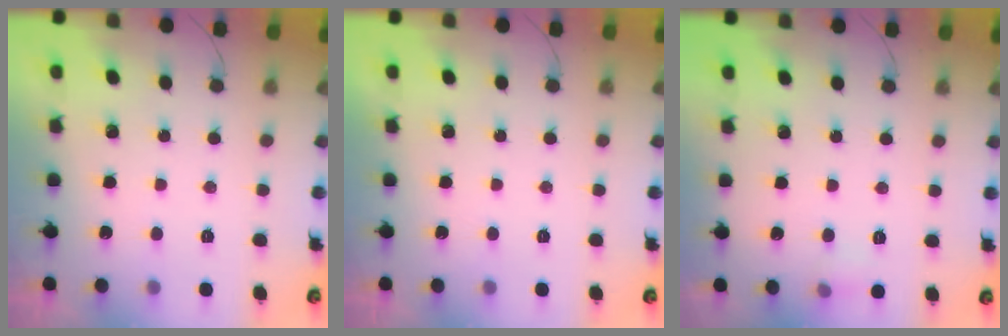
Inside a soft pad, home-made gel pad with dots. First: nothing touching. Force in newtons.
{"total": 0.0}
{"total": 4.6, "press": 4.4, "slide": 1.4}